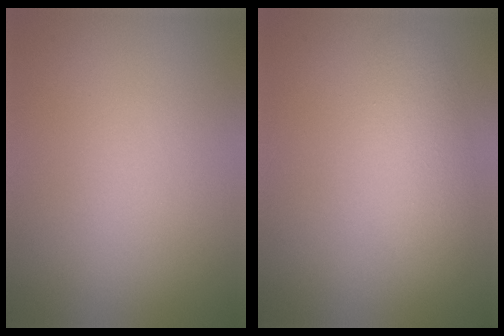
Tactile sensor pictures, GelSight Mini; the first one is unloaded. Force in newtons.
{"total": 2.9, "press": 2.9, "slide": 0.2}